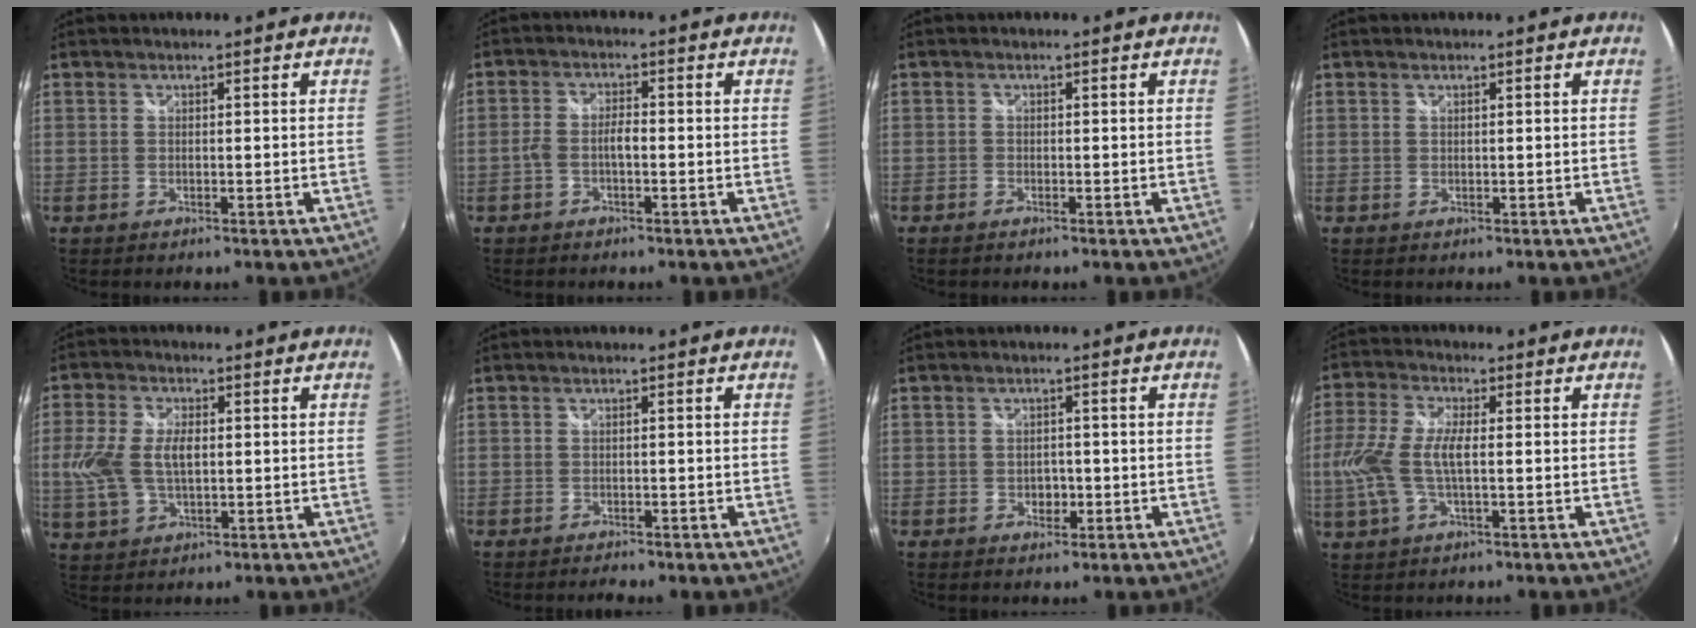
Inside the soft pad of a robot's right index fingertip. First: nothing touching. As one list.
[{"total": 3.1, "force": [-1.3, 1.0, 2.7], "torque": [-0.061, 0.008, -0.026]}, {"total": 0.8, "force": [-0.7, 0.3, 0.3], "torque": [-0.008, -0.002, -0.014]}, {"total": 0.0}, {"total": 9.2, "force": [0.1, 5.1, 7.6], "torque": [-0.164, 0.003, 0.001]}, {"total": 2.0, "force": [-1.8, 0.6, 0.8], "torque": [-0.022, -0.009, -0.026]}, {"total": 2.5, "force": [-0.7, 2.1, 1.1], "torque": [-0.016, 0.000, -0.009]}, {"total": 9.8, "force": [-0.8, 3.3, 9.2], "torque": [-0.203, 0.001, -0.016]}]